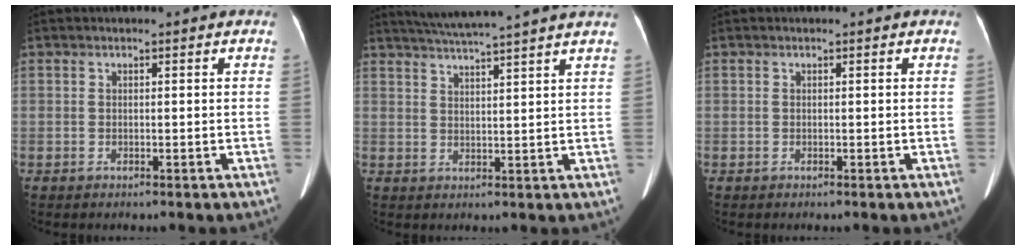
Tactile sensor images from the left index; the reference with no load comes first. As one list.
[{"total": 11.8, "force": [10.4, -1.5, 5.4], "torque": [-0.097, 0.013, 0.141]}, {"total": 0.0}]